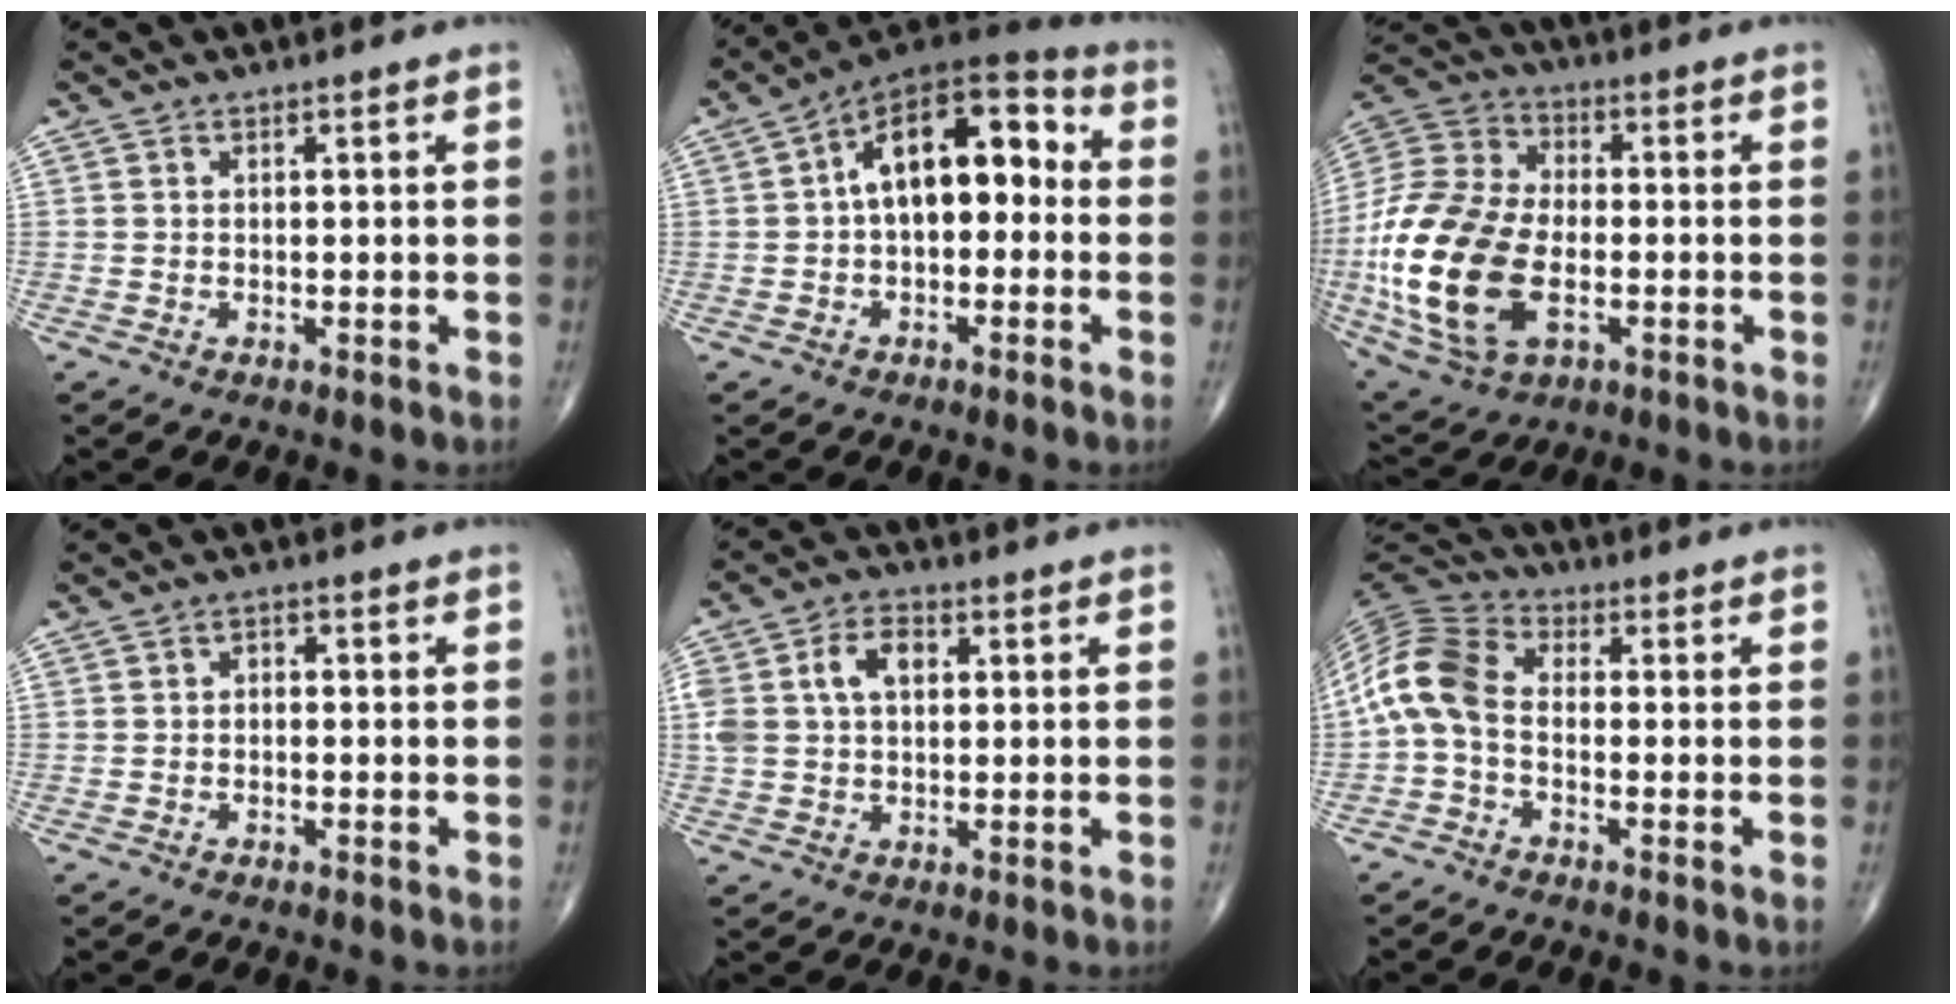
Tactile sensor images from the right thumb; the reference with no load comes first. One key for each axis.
{"total": 15.2, "fx": 0.9, "fy": 8.6, "fz": 12.5, "tx": -0.157, "ty": 0.048, "tz": -0.001}
{"total": 23.4, "fx": -4.2, "fy": 13.7, "fz": 18.5, "tx": -0.396, "ty": 0.003, "tz": -0.071}
{"total": 1.3, "fx": -0.4, "fy": 0.9, "fz": 0.8, "tx": -0.006, "ty": 0.012, "tz": -0.011}
{"total": 8.9, "fx": 2.0, "fy": 6.1, "fz": 6.2, "tx": -0.124, "ty": 0.020, "tz": 0.039}
{"total": 9.9, "fx": -1.3, "fy": 6.2, "fz": 7.6, "tx": -0.155, "ty": 0.029, "tz": -0.043}